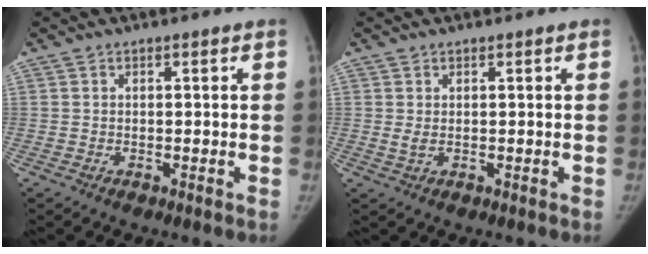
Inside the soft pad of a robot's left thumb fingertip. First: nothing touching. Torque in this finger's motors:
{"motor_torque": [-0.44, -0.07, -0.12, 0.11, 0.01]}